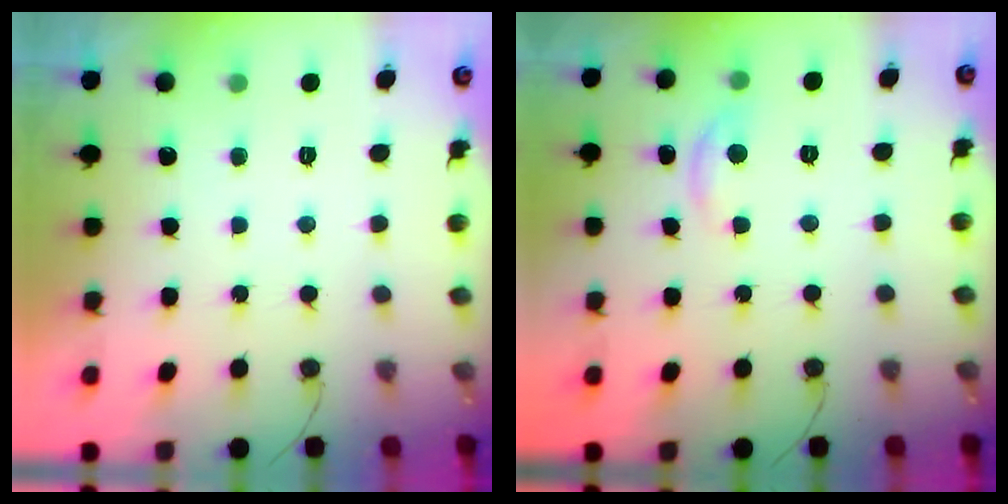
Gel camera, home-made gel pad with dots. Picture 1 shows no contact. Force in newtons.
{"total": 4.4, "press": 4.4, "slide": 0.3}